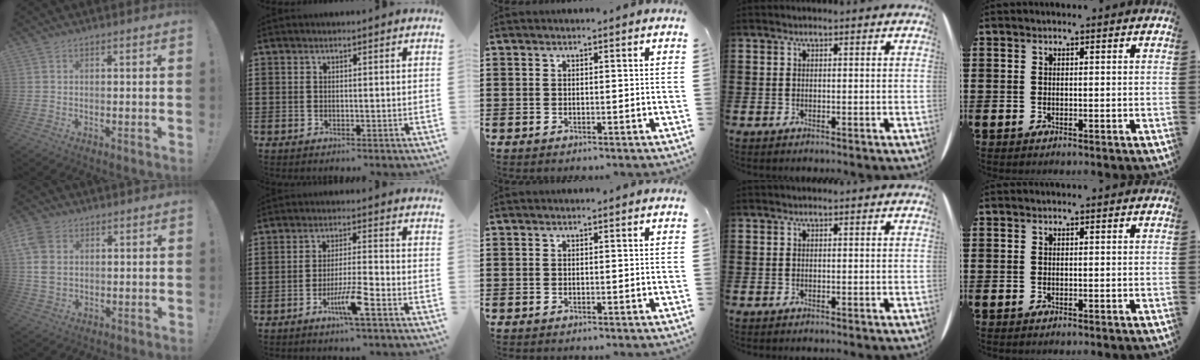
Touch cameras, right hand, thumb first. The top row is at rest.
{"thumb": {"total": 7.9, "force": [2.3, 6.0, 4.6], "torque": [-0.095, -0.004, 0.046]}, "index": {"total": 5.9, "force": [-3.2, 0.4, 5.0], "torque": [-0.100, -0.011, -0.060]}}